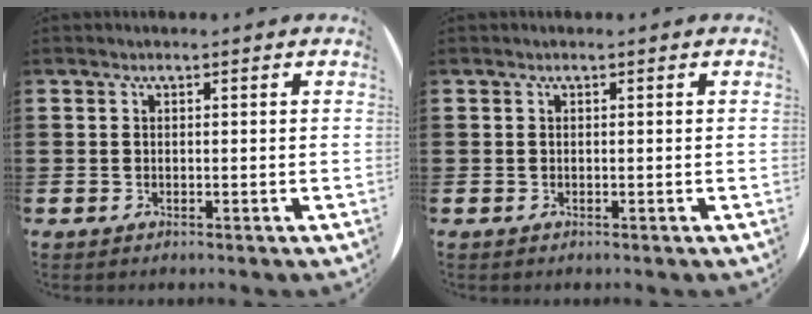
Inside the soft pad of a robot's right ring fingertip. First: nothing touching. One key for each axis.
{"total": 0.0}